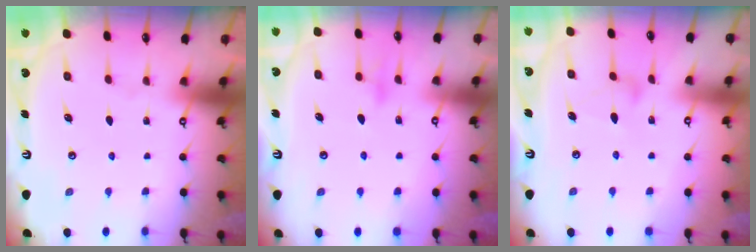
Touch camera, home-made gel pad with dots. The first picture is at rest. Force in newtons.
{"total": 7.7, "press": 7.7, "slide": 0.5}
{"total": 6.9, "press": 6.9, "slide": 0.4}